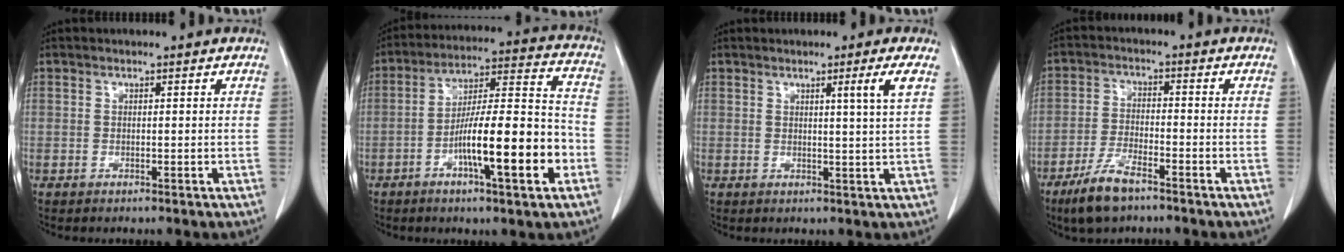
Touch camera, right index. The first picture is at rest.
{"total": 15.7, "force": [-5.6, 1.8, 14.6], "torque": [-0.243, 0.008, -0.089]}
{"total": 3.3, "force": [1.4, -1.2, 2.7], "torque": [-0.043, -0.012, 0.024]}
{"total": 7.2, "force": [-5.3, 1.9, 4.6], "torque": [-0.099, -0.010, -0.098]}